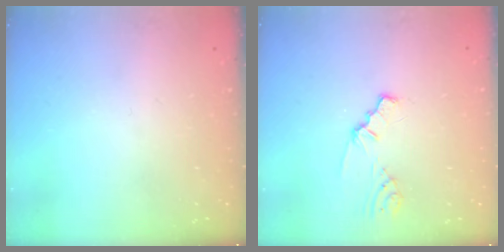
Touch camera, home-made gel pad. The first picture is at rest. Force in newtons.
{"total": 1.2, "press": 1.2, "slide": 0.2}